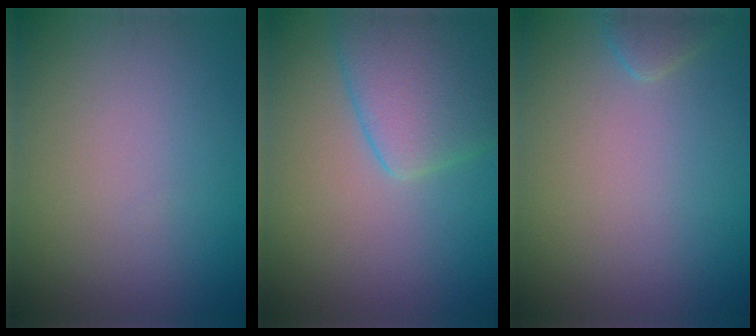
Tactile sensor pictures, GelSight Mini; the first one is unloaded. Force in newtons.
{"total": 5.7, "press": 5.7, "slide": 0.4}
{"total": 1.4, "press": 1.4, "slide": 0.2}